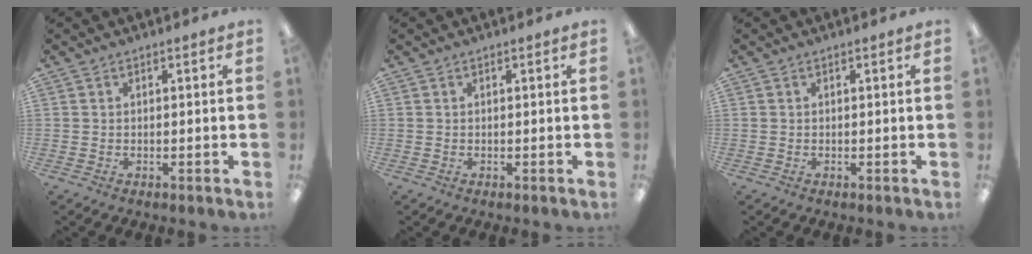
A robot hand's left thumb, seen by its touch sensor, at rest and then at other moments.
{"total": 0.0}
{"total": 0.0}